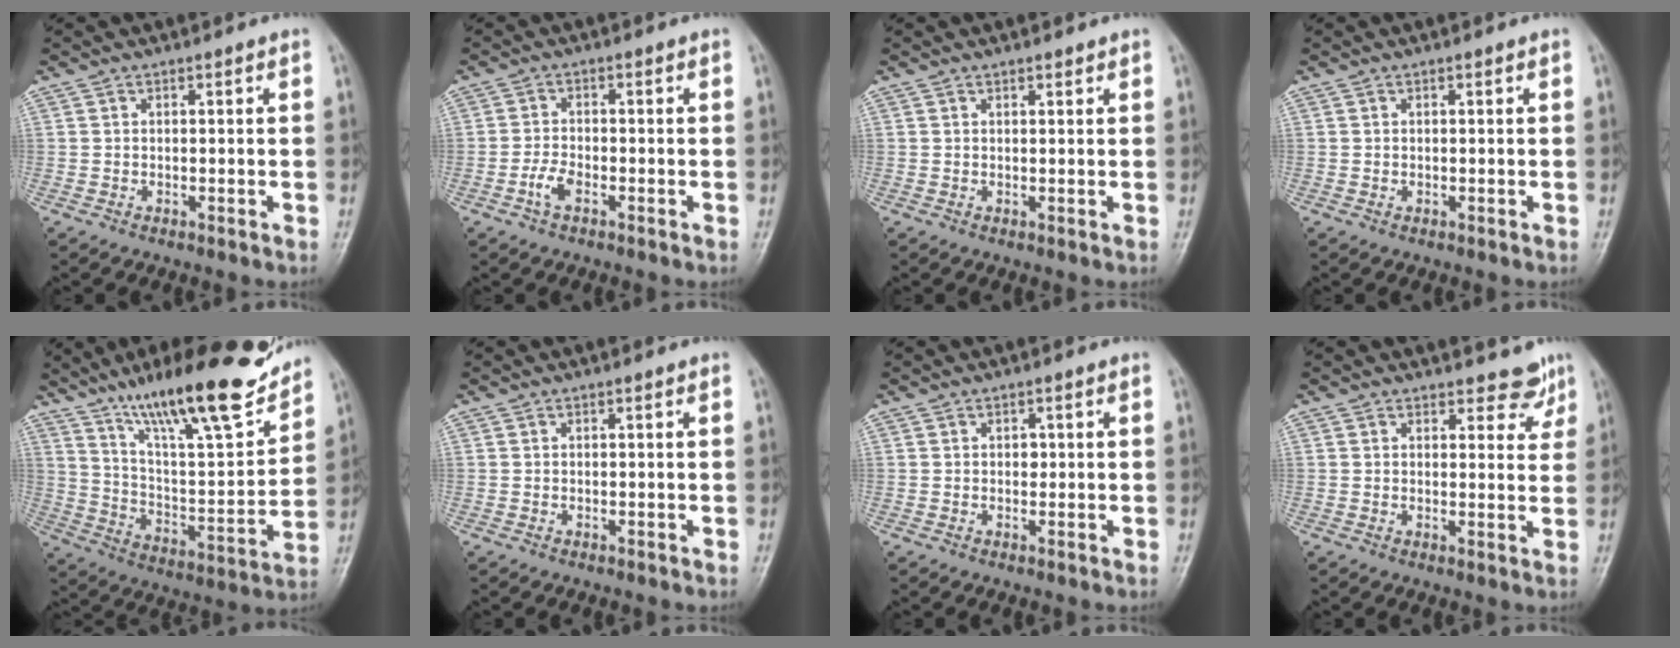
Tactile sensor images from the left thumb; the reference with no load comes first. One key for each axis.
{"total": 3.1, "fx": -1.6, "fy": 1.4, "fz": 2.2, "tx": -0.047, "ty": 0.011, "tz": -0.034}
{"total": 1.0, "fx": 0.8, "fy": 0.4, "fz": 0.5, "tx": -0.006, "ty": -0.005, "tz": 0.011}
{"total": 0.0}
{"total": 23.5, "fx": 17.0, "fy": 5.0, "fz": 15.4, "tx": -0.217, "ty": -0.074, "tz": 0.286}
{"total": 0.0}
{"total": 1.0, "fx": 0.1, "fy": 0.8, "fz": 0.6, "tx": 0.000, "ty": 0.003, "tz": -0.001}
{"total": 4.6, "fx": 3.9, "fy": 2.3, "fz": 1.1, "tx": 0.014, "ty": -0.027, "tz": 0.041}